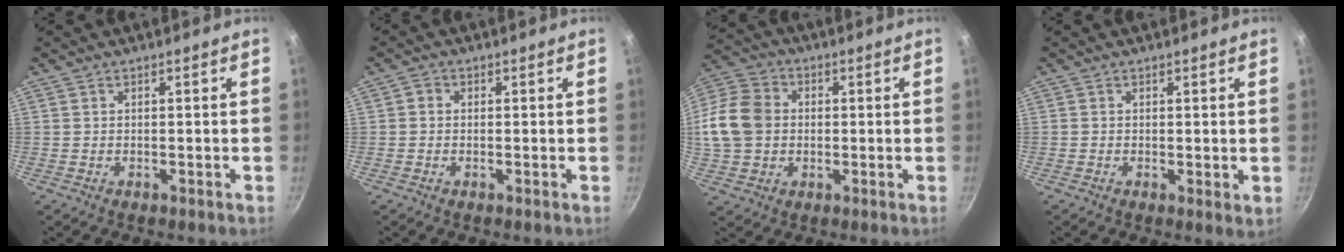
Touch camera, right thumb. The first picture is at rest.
{"total": 1.6, "force": [0.1, 1.5, 0.7], "torque": [-0.010, 0.004, -0.004]}
{"total": 13.5, "force": [0.5, 10.9, 7.9], "torque": [-0.139, 0.016, -0.003]}
{"total": 1.5, "force": [0.4, 0.7, 1.3], "torque": [-0.019, -0.007, 0.003]}